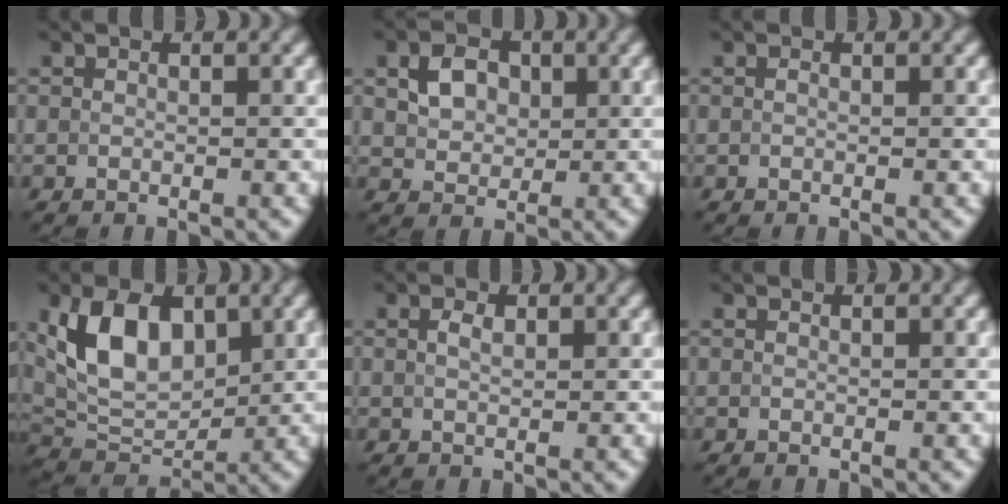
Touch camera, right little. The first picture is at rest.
{"total": 3.3, "force": [0.8, 2.6, 1.9], "torque": [-0.041, 0.003, 0.013]}
{"total": 0.0}
{"total": 7.4, "force": [2.3, 4.4, 5.5], "torque": [-0.101, -0.001, 0.040]}
{"total": 1.2, "force": [0.5, 0.6, 0.9], "torque": [-0.020, 0.002, 0.010]}
{"total": 0.0}